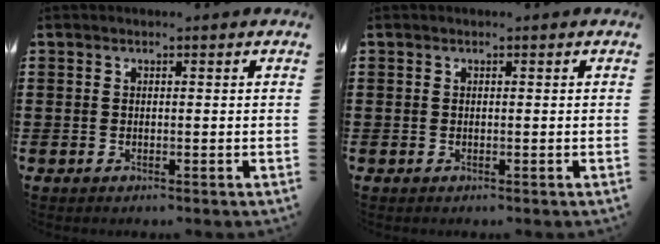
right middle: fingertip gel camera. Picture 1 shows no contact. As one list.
[{"total": 0.0}]